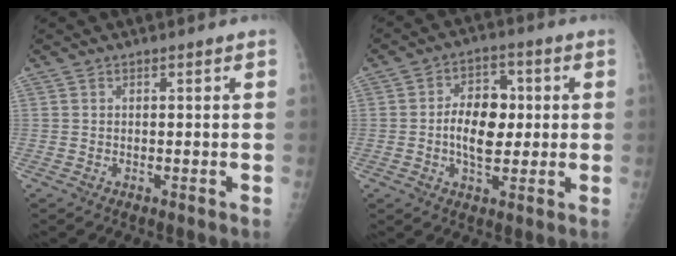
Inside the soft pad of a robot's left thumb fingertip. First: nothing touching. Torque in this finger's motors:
{"motor_torque": [1.12, 1.12, 0.02, 0.02, 0.08]}